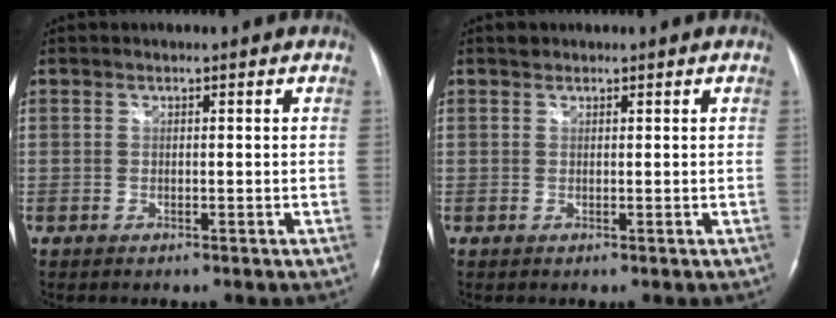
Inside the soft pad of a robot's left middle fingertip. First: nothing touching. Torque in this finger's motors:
{"motor_torque": [-0.06, 0.12, -0.11, -0.01]}